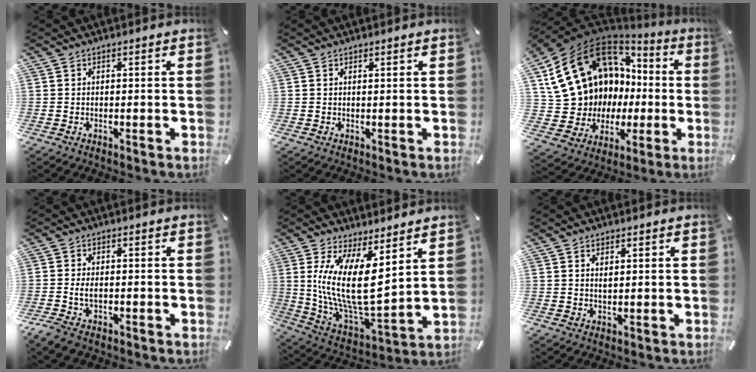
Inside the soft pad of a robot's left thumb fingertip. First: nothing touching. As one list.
[{"total": 0.7, "force": [0.5, 0.0, 0.4], "torque": [-0.007, -0.001, 0.010]}, {"total": 17.6, "force": [7.5, 14.0, 7.6], "torque": [-0.152, -0.066, 0.172]}, {"total": 3.4, "force": [-1.1, 1.8, 2.7], "torque": [-0.060, 0.003, -0.022]}, {"total": 17.3, "force": [5.6, 7.0, 14.8], "torque": [-0.317, -0.050, 0.101]}, {"total": 1.4, "force": [0.6, 0.6, 1.1], "torque": [-0.023, 0.000, 0.011]}]